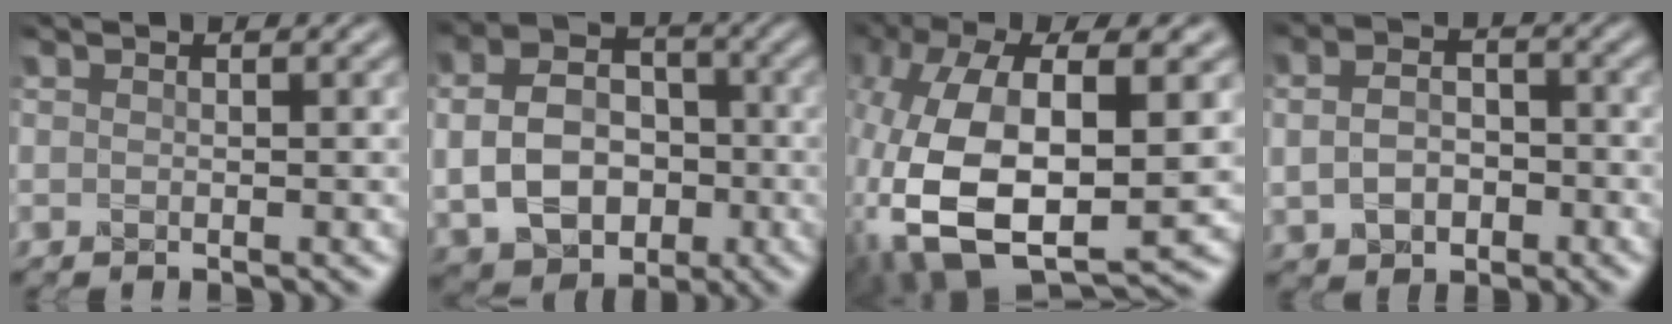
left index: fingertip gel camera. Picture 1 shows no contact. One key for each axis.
{"total": 7.7, "fx": -0.7, "fy": 5.9, "fz": 4.9, "tx": -0.098, "ty": 0.002, "tz": -0.017}
{"total": 16.4, "fx": -0.5, "fy": 8.3, "fz": 14.1, "tx": -0.330, "ty": 0.007, "tz": 0.000}
{"total": 3.7, "fx": -0.4, "fy": 2.8, "fz": 2.5, "tx": -0.053, "ty": -0.001, "tz": -0.011}